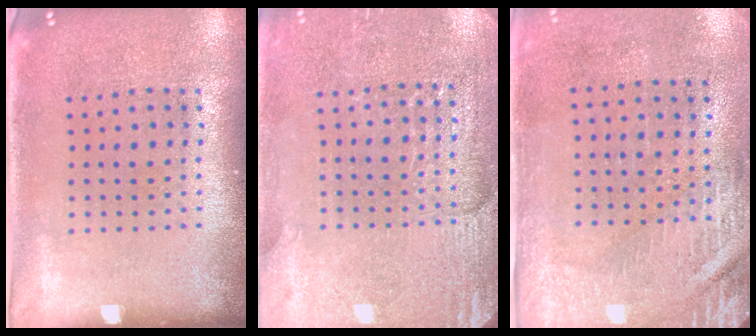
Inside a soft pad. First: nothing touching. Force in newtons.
{"total": 2.9, "press": 2.9, "slide": 0.2}
{"total": 2.9, "press": 2.5, "slide": 1.5}